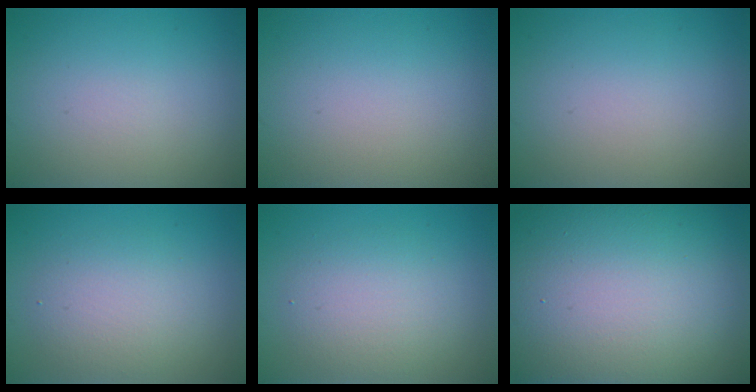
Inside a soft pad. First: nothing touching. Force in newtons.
{"total": 0.0}
{"total": 0.0}
{"total": 2.0, "press": 2.0, "slide": 0.2}
{"total": 3.6, "press": 3.6, "slide": 0.1}
{"total": 21.9, "press": 21.9, "slide": 1.2}